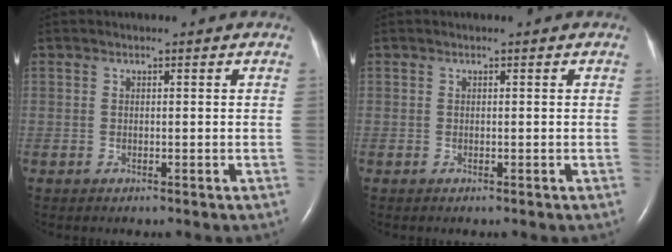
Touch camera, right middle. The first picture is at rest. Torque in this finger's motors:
{"motor_torque": [0.05, -0.05, 0.00, 0.00]}